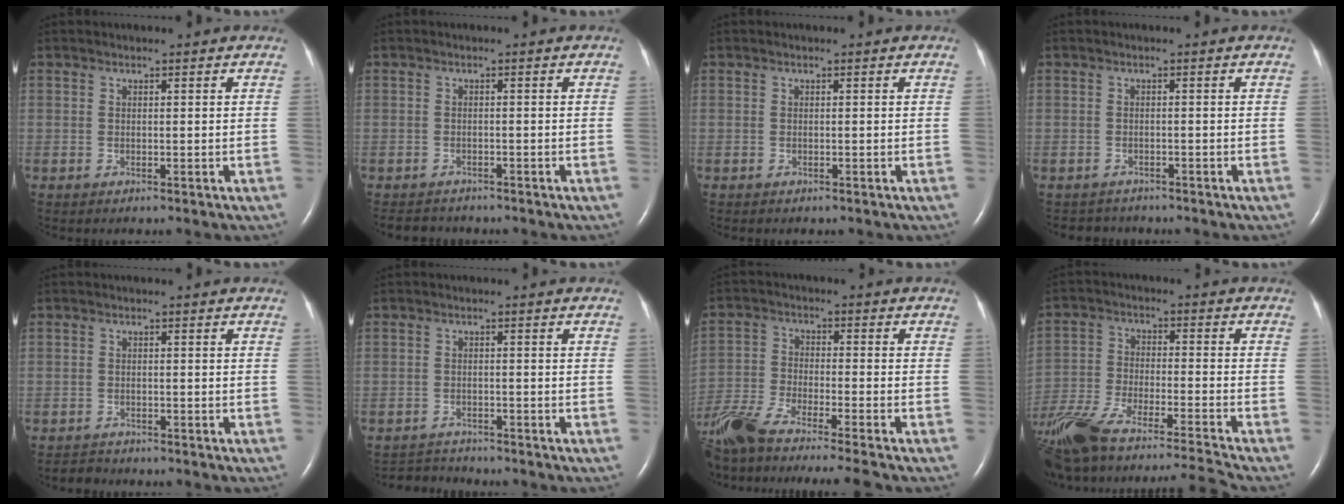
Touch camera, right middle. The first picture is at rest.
{"total": 3.9, "force": [-3.6, 1.4, 0.6], "torque": [-0.010, -0.008, -0.053]}
{"total": 0.0}
{"total": 2.7, "force": [-2.4, 1.1, -0.3], "torque": [-0.001, -0.003, -0.037]}
{"total": 1.7, "force": [-1.6, 0.4, -0.4], "torque": [0.002, -0.006, -0.027]}
{"total": 3.4, "force": [-3.3, 0.3, -0.7], "torque": [0.007, -0.014, -0.056]}
{"total": 18.3, "force": [-15.7, 0.1, 9.3], "torque": [-0.203, -0.037, -0.275]}
{"total": 23.4, "force": [-20.4, -0.3, 11.5], "torque": [-0.228, -0.039, -0.337]}